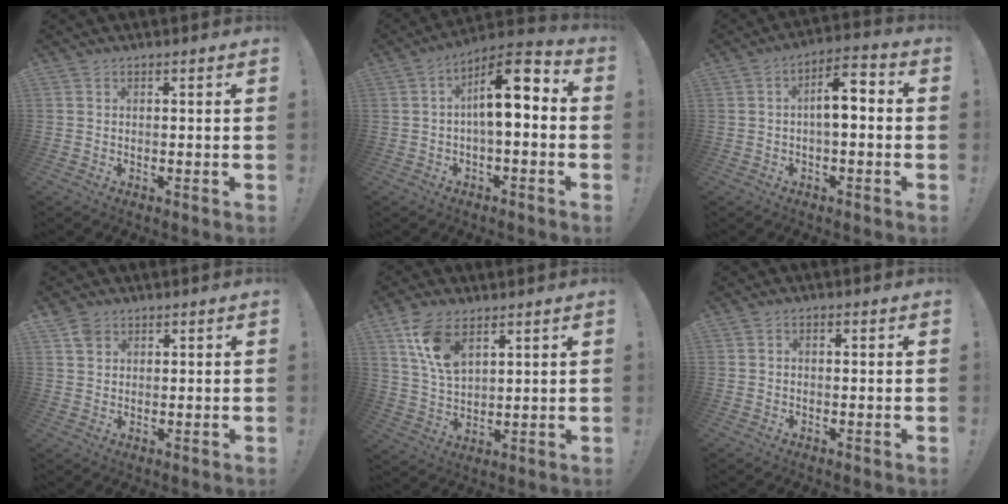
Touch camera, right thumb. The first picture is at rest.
{"total": 12.0, "force": [1.1, 4.4, 11.1], "torque": [-0.189, -0.003, 0.012]}
{"total": 8.1, "force": [-0.3, 3.3, 7.4], "torque": [-0.115, 0.009, -0.006]}
{"total": 3.6, "force": [2.3, 2.6, 1.1], "torque": [-0.018, -0.005, 0.045]}
{"total": 10.9, "force": [6.1, 5.7, 7.0], "torque": [-0.137, -0.016, 0.116]}
{"total": 1.2, "force": [-0.6, 0.8, 0.7], "torque": [-0.016, 0.006, -0.010]}